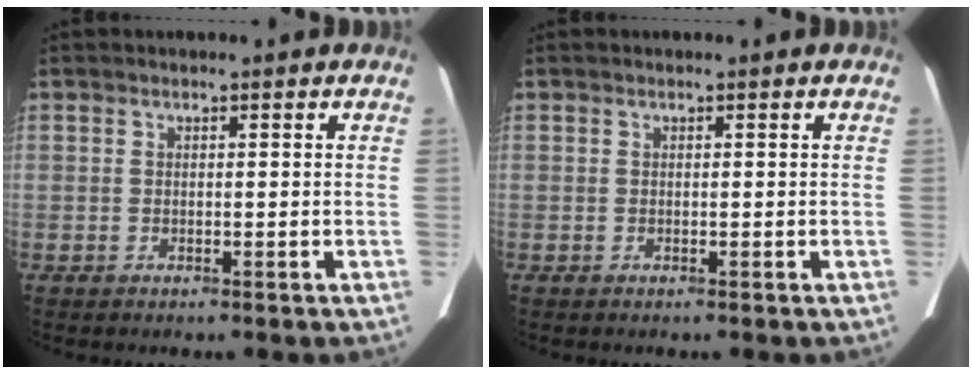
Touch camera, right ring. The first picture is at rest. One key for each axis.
{"total": 0.0}